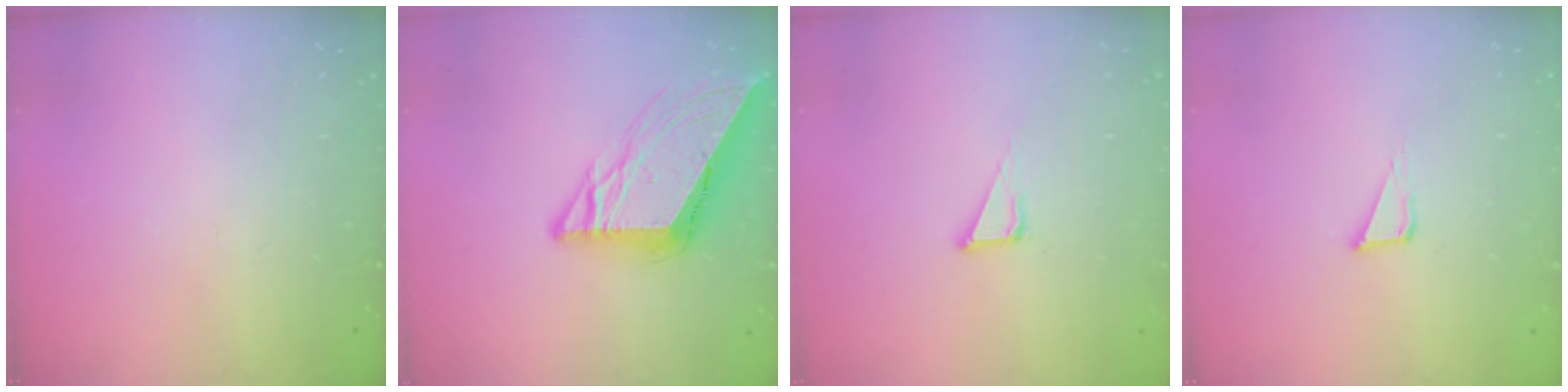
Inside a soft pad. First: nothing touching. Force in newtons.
{"total": 12.0, "press": 12.0, "slide": 1.3}
{"total": 3.8, "press": 3.8, "slide": 0.0}
{"total": 3.8, "press": 3.7, "slide": 0.9}